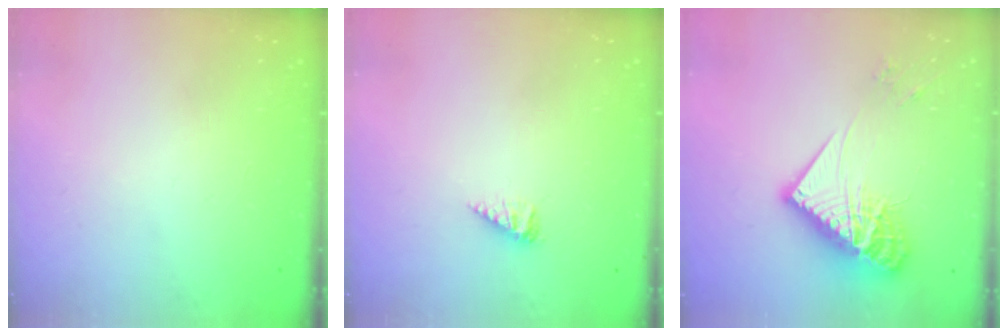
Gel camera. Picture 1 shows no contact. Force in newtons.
{"total": 2.5, "press": 2.5, "slide": 0.3}
{"total": 16.8, "press": 16.8, "slide": 1.5}